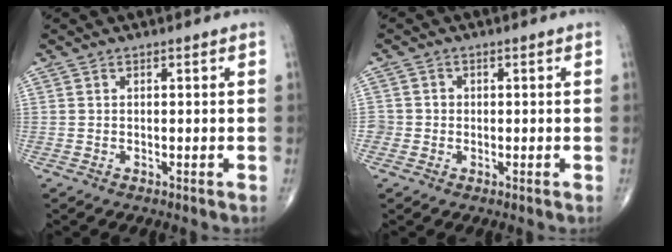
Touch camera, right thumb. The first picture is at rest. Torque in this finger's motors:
{"motor_torque": [0.04, -0.17, -0.04, -0.08, 0.01]}